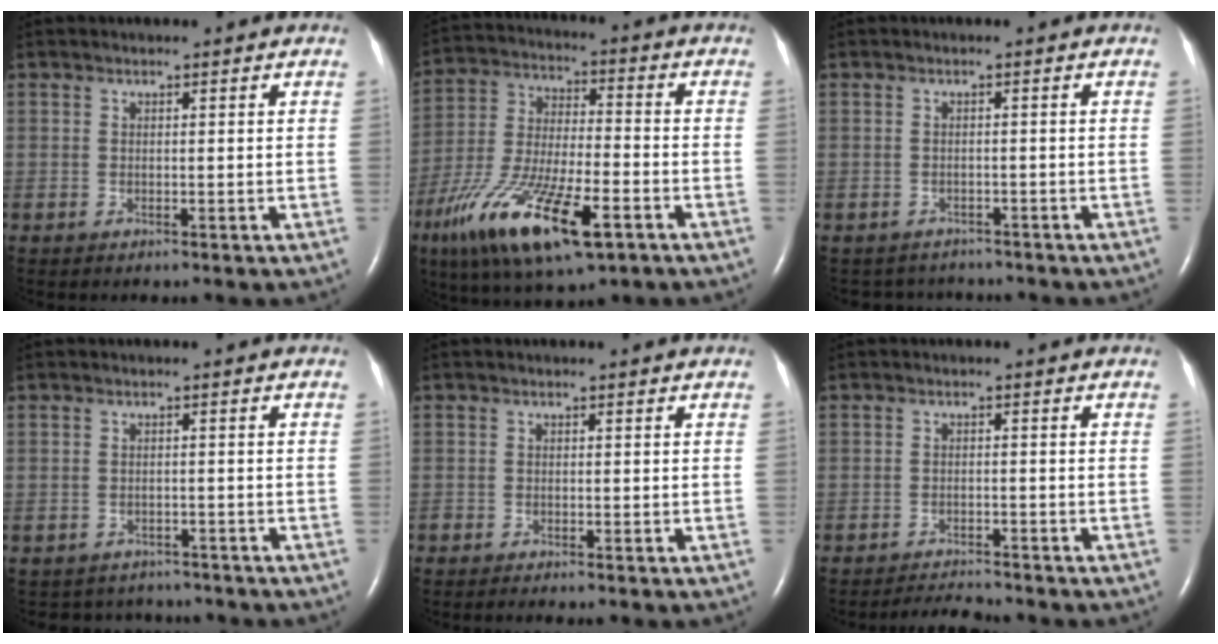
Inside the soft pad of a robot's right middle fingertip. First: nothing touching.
{"total": 19.0, "force": [-9.6, 5.1, 15.6], "torque": [-0.322, -0.029, -0.163]}
{"total": 4.1, "force": [-3.7, 1.5, -0.4], "torque": [0.000, 0.001, -0.049]}
{"total": 5.1, "force": [-4.5, 2.3, -0.2], "torque": [0.002, 0.009, -0.054]}
{"total": 1.1, "force": [-1.1, 0.1, 0.4], "torque": [-0.012, -0.003, -0.018]}
{"total": 3.2, "force": [-3.2, -0.3, 0.1], "torque": [-0.009, -0.018, -0.052]}